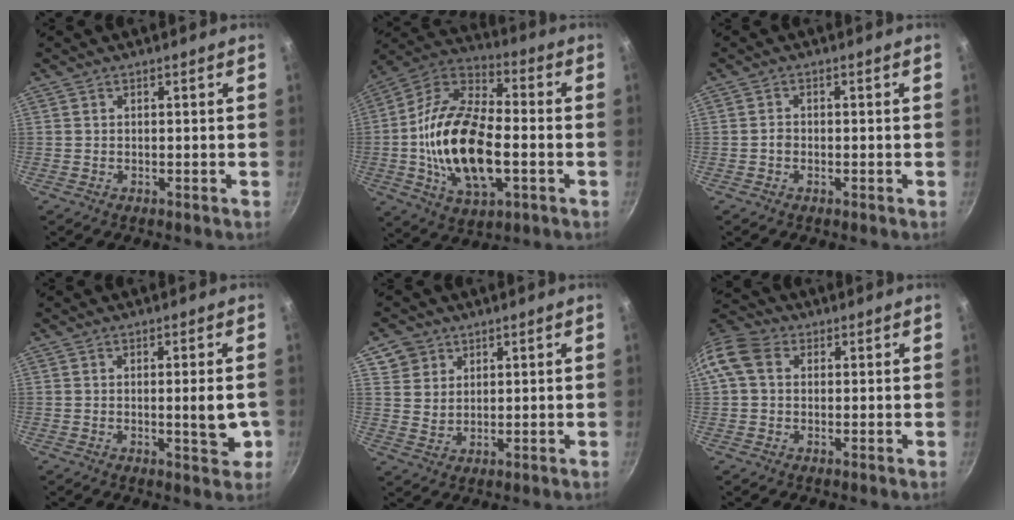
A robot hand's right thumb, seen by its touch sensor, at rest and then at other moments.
{"total": 22.2, "force": [-3.2, 11.7, 18.6], "torque": [-0.342, 0.028, -0.069]}
{"total": 1.2, "force": [-0.4, 0.9, 0.6], "torque": [-0.006, 0.007, -0.007]}
{"total": 5.5, "force": [-0.6, 1.3, 5.3], "torque": [-0.071, -0.010, -0.008]}
{"total": 5.6, "force": [3.1, 4.6, 1.0], "torque": [0.011, -0.002, 0.060]}
{"total": 9.3, "force": [2.0, 7.2, 5.5], "torque": [-0.103, 0.019, 0.019]}